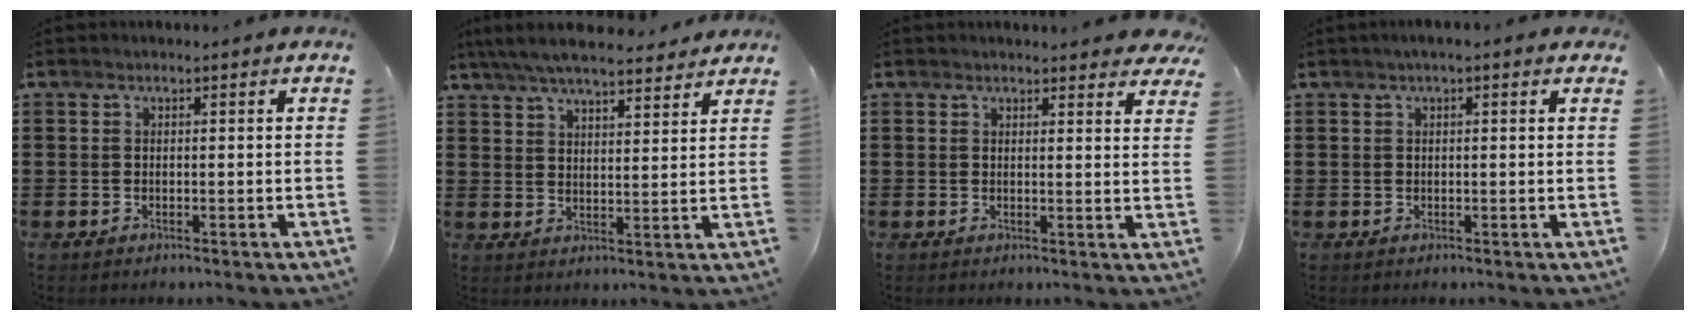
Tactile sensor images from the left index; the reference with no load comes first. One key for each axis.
{"total": 6.5, "fx": 5.9, "fy": 0.7, "fz": 2.4, "tx": -0.066, "ty": -0.017, "tz": 0.108}
{"total": 2.7, "fx": 2.6, "fy": 0.3, "fz": 0.6, "tx": -0.003, "ty": -0.010, "tz": 0.046}
{"total": 1.3, "fx": 0.6, "fy": 0.2, "fz": 1.2, "tx": -0.024, "ty": 0.003, "tz": 0.010}